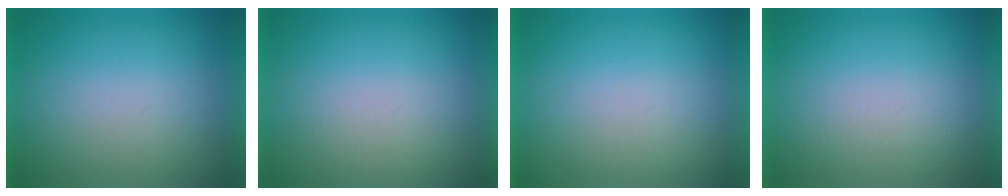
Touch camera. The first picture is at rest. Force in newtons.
{"total": 1.9}
{"total": 1.1}
{"total": 1.5}